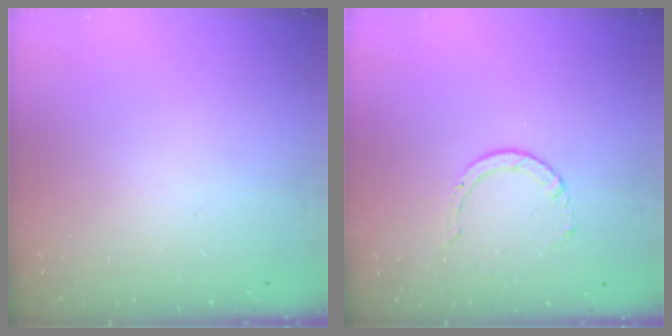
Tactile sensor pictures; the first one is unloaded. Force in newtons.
{"total": 2.9, "press": 2.9, "slide": 0.4}